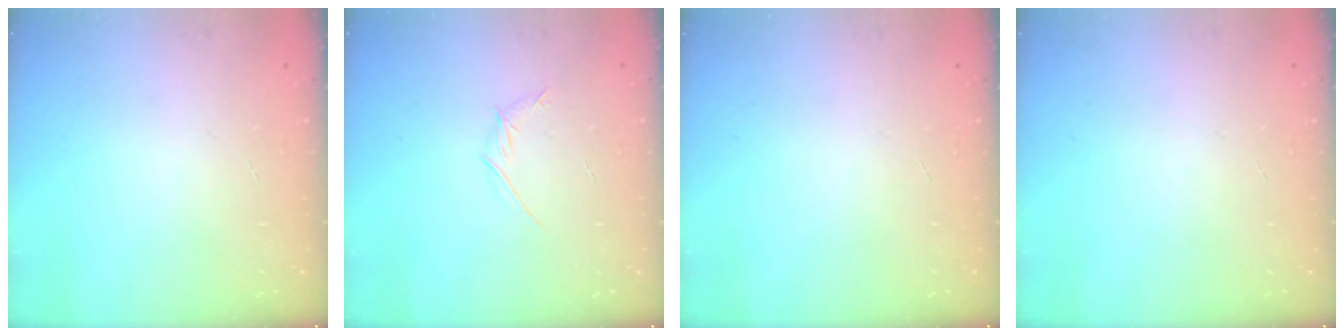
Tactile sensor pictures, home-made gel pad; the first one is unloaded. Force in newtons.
{"total": 3.3, "press": 3.2, "slide": 1.0}
{"total": 0.0}
{"total": 0.0}